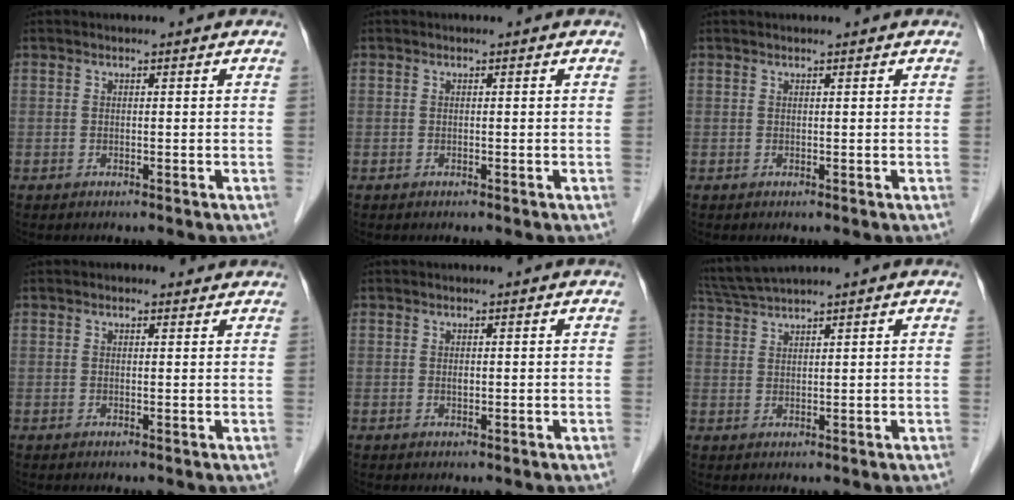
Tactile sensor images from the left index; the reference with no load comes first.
{"total": 0.0}
{"total": 1.0, "force": [0.9, 0.0, 0.4], "torque": [-0.005, 0.012, 0.017]}
{"total": 1.5, "force": [1.2, 0.8, 0.4], "torque": [-0.009, 0.010, 0.013]}
{"total": 0.5, "force": [0.1, 0.3, 0.4], "torque": [-0.007, -0.001, 0.001]}
{"total": 4.4, "force": [4.0, -1.4, 1.3], "torque": [-0.034, 0.014, 0.083]}